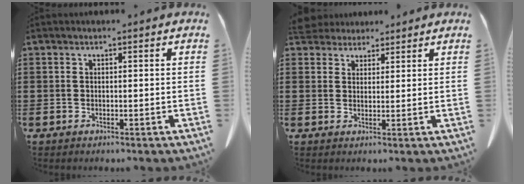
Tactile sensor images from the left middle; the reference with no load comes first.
{"total": 3.4, "force": [3.2, 1.1, 0.1], "torque": [-0.014, -0.003, 0.063]}